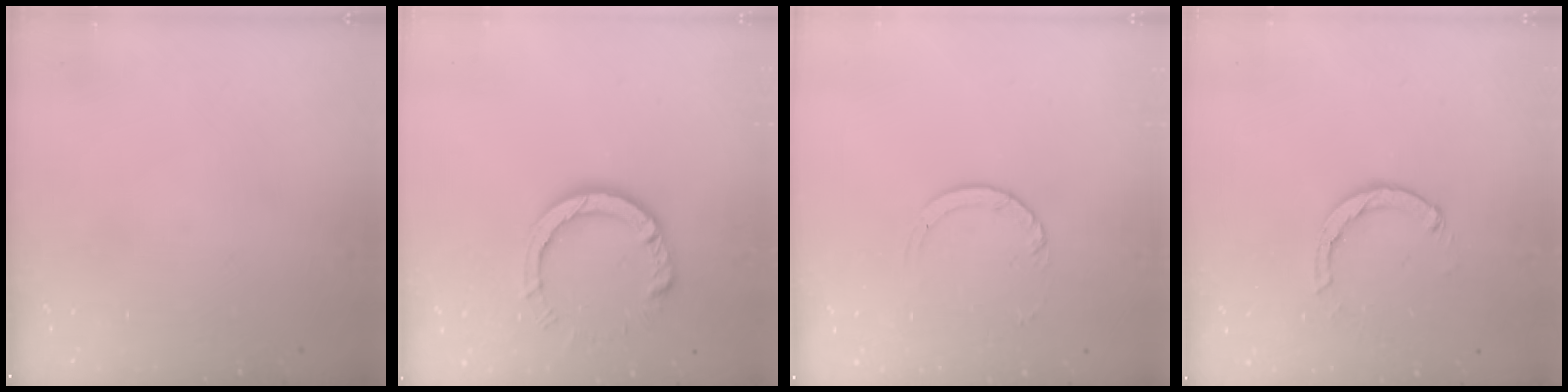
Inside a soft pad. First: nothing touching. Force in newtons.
{"total": 9.1, "press": 9.1, "slide": 0.7}
{"total": 3.0, "press": 2.9, "slide": 0.4}
{"total": 3.4, "press": 3.4, "slide": 0.4}